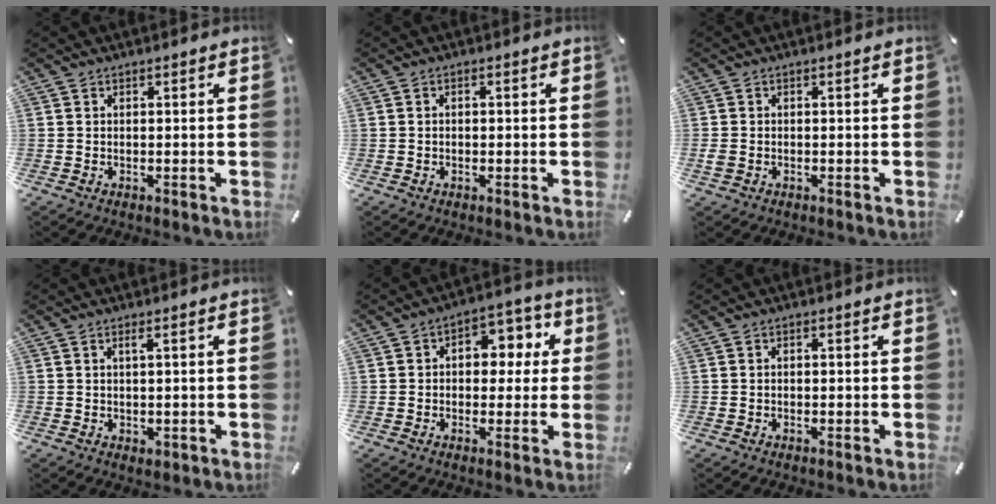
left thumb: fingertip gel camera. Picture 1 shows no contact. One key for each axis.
{"total": 1.0, "fx": -0.2, "fy": 0.6, "fz": 0.7, "tx": -0.013, "ty": 0.003, "tz": -0.005}
{"total": 1.4, "fx": -0.4, "fy": 1.1, "fz": 0.8, "tx": -0.019, "ty": 0.000, "tz": -0.009}
{"total": 1.5, "fx": 0.5, "fy": 0.6, "fz": 1.4, "tx": -0.026, "ty": 0.001, "tz": 0.008}
{"total": 7.6, "fx": 0.6, "fy": 5.9, "fz": 4.8, "tx": -0.057, "ty": 0.008, "tz": 0.003}
{"total": 0.6, "fx": -0.1, "fy": 0.4, "fz": 0.4, "tx": -0.009, "ty": 0.001, "tz": -0.004}